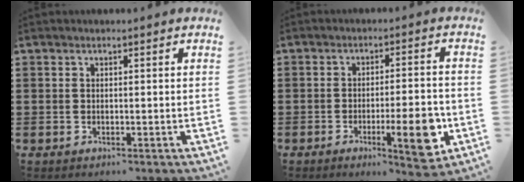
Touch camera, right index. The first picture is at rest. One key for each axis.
{"total": 8.5, "fx": -3.0, "fy": 1.7, "fz": 7.7, "tx": -0.111, "ty": -0.006, "tz": -0.045}